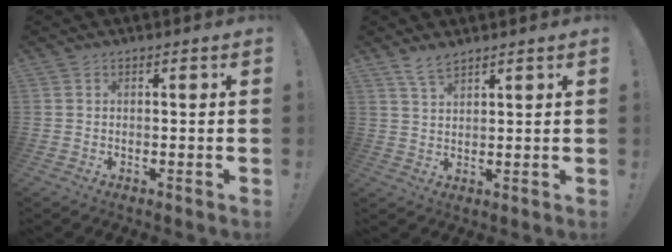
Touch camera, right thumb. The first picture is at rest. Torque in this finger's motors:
{"motor_torque": [-0.10, 0.26, -0.21, 0.22, -0.01]}